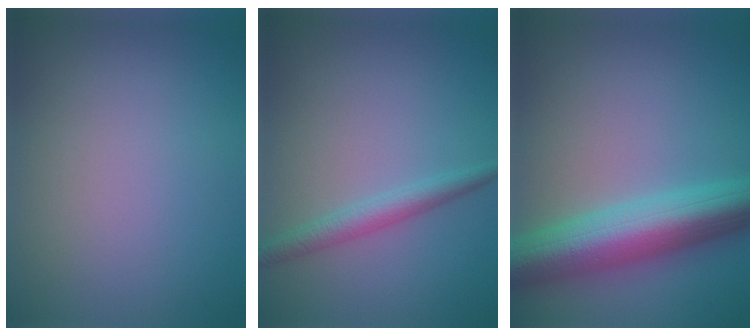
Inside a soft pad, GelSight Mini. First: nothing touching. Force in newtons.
{"total": 2.5, "press": 2.5, "slide": 0.0}
{"total": 9.6, "press": 9.6, "slide": 0.4}